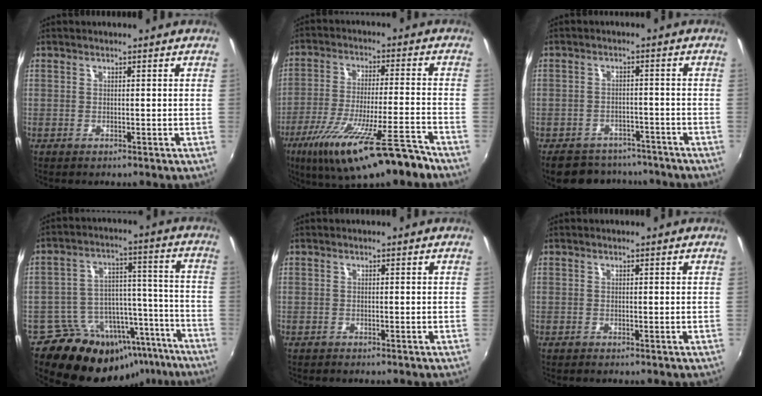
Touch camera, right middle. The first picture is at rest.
{"total": 18.7, "force": [-12.8, 2.4, 13.5], "torque": [-0.250, -0.060, -0.209]}
{"total": 11.4, "force": [-9.2, 5.9, 3.2], "torque": [-0.076, 0.017, -0.118]}
{"total": 18.6, "force": [-14.2, 10.9, 5.2], "torque": [-0.092, 0.063, -0.182]}
{"total": 0.0}
{"total": 0.0}